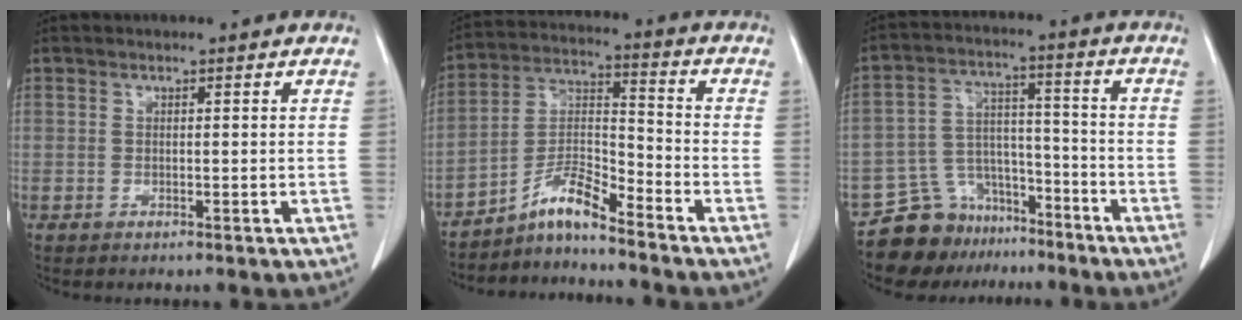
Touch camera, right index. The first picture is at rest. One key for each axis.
{"total": 7.0, "fx": -6.0, "fy": 0.3, "fz": 3.7, "tx": -0.078, "ty": 0.011, "tz": -0.112}
{"total": 10.1, "fx": -8.2, "fy": 5.7, "fz": 1.2, "tx": -0.020, "ty": 0.045, "tz": -0.138}